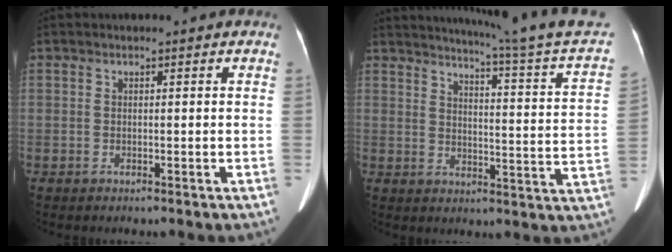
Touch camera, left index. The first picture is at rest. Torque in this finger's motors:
{"motor_torque": [-0.60, -1.54, 0.11, 0.07]}